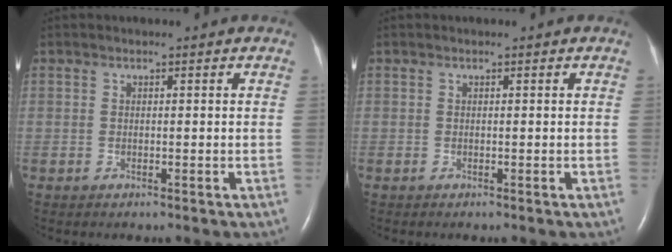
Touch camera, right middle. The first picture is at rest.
{"total": 0.0}